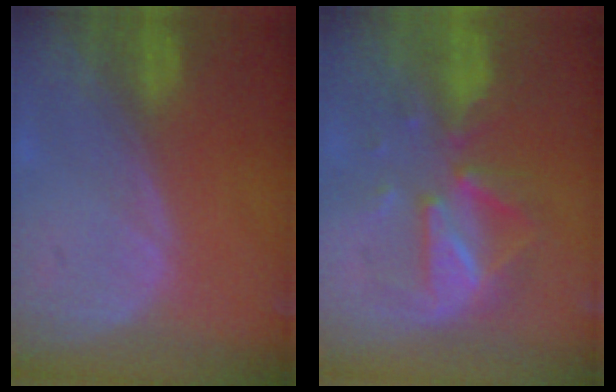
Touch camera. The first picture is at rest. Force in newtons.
{"total": 8.1, "press": 8.0, "slide": 1.4}